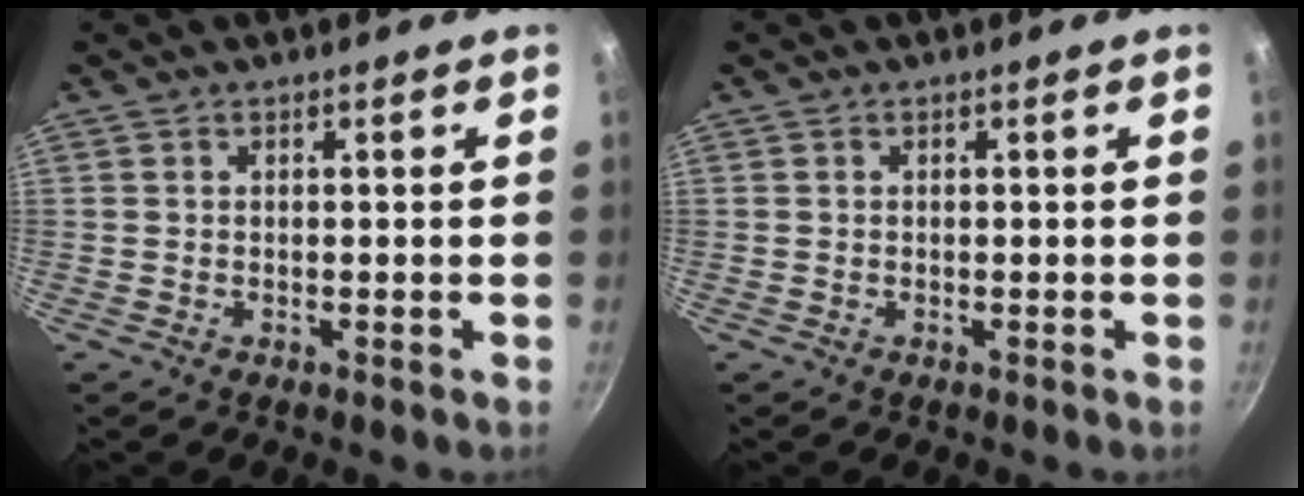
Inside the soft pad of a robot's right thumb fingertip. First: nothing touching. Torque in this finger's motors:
{"motor_torque": [-0.01, 0.02, 0.01, 0.00, 0.04]}